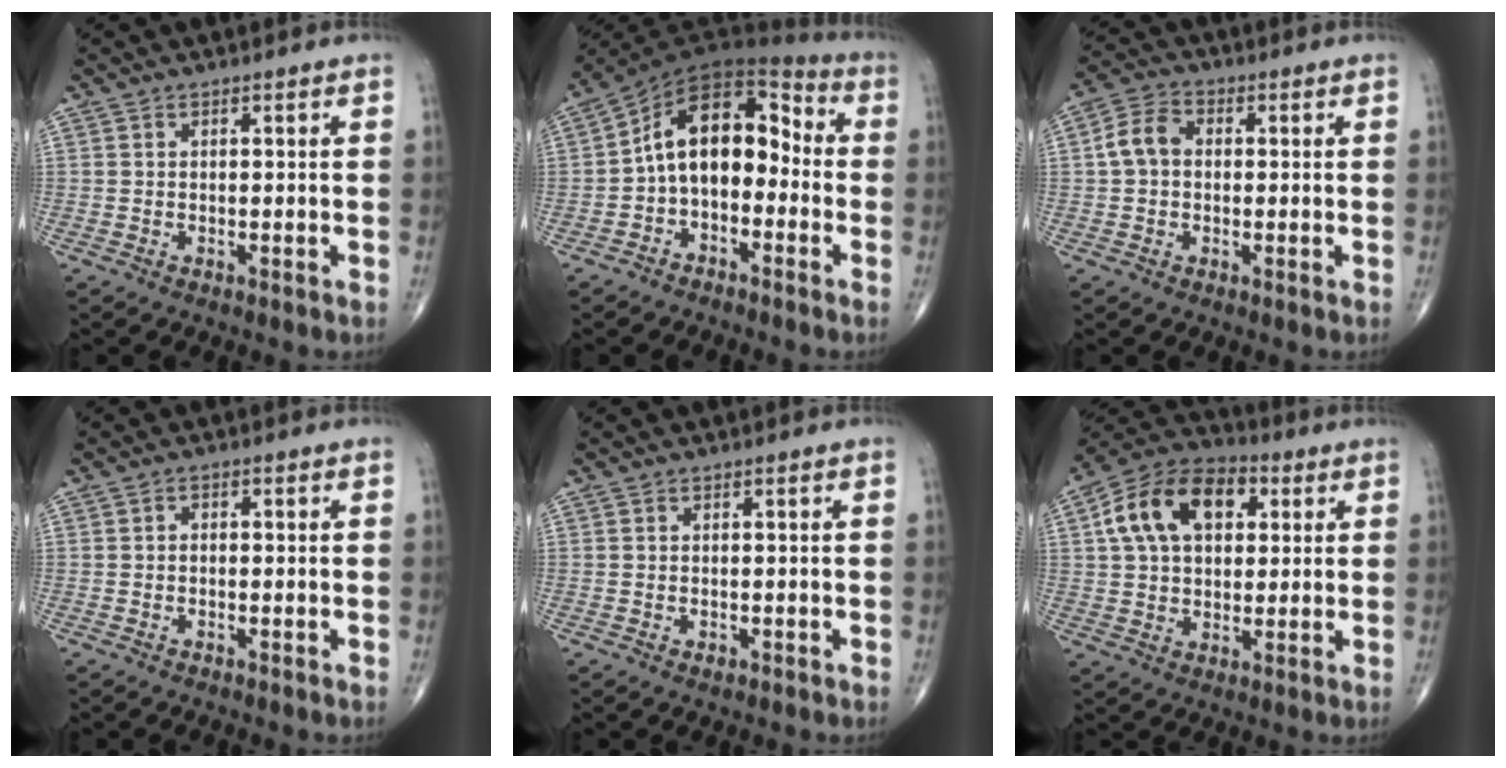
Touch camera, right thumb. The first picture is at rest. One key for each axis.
{"total": 13.3, "fx": -1.8, "fy": 8.6, "fz": 10.0, "tx": -0.131, "ty": 0.061, "tz": -0.046}
{"total": 6.1, "fx": 0.2, "fy": 4.7, "fz": 4.0, "tx": -0.071, "ty": 0.020, "tz": -0.005}
{"total": 1.1, "fx": -0.2, "fy": 0.8, "fz": 0.7, "tx": -0.005, "ty": 0.005, "tz": -0.006}
{"total": 0.9, "fx": -0.4, "fy": 0.7, "fz": 0.5, "tx": -0.007, "ty": 0.000, "tz": -0.004}
{"total": 16.4, "fx": 4.6, "fy": 10.6, "fz": 11.6, "tx": -0.184, "ty": 0.015, "tz": 0.070}